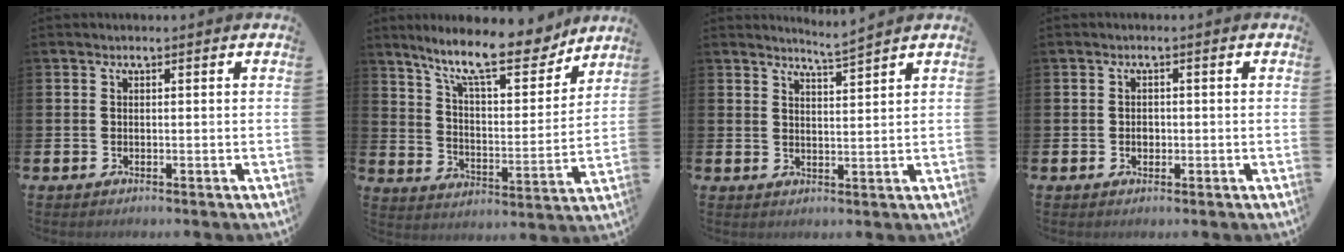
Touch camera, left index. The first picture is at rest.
{"total": 12.7, "force": [10.6, 2.9, 6.3], "torque": [-0.131, -0.062, 0.180]}
{"total": 4.0, "force": [3.9, -0.8, 0.2], "torque": [-0.008, -0.025, 0.068]}
{"total": 1.4, "force": [-0.1, 1.1, 0.8], "torque": [-0.001, 0.001, -0.007]}